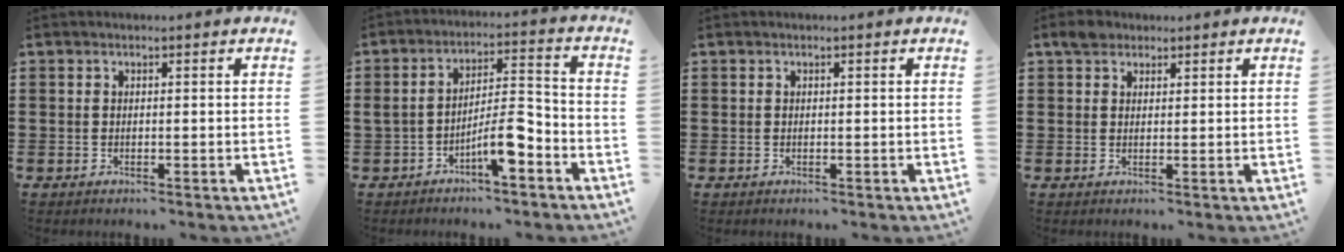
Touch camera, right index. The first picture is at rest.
{"total": 8.1, "force": [-4.2, 2.3, 6.5], "torque": [-0.118, 0.011, -0.076]}
{"total": 0.0}
{"total": 2.4, "force": [1.8, 1.4, 0.8], "torque": [-0.013, 0.004, 0.033]}